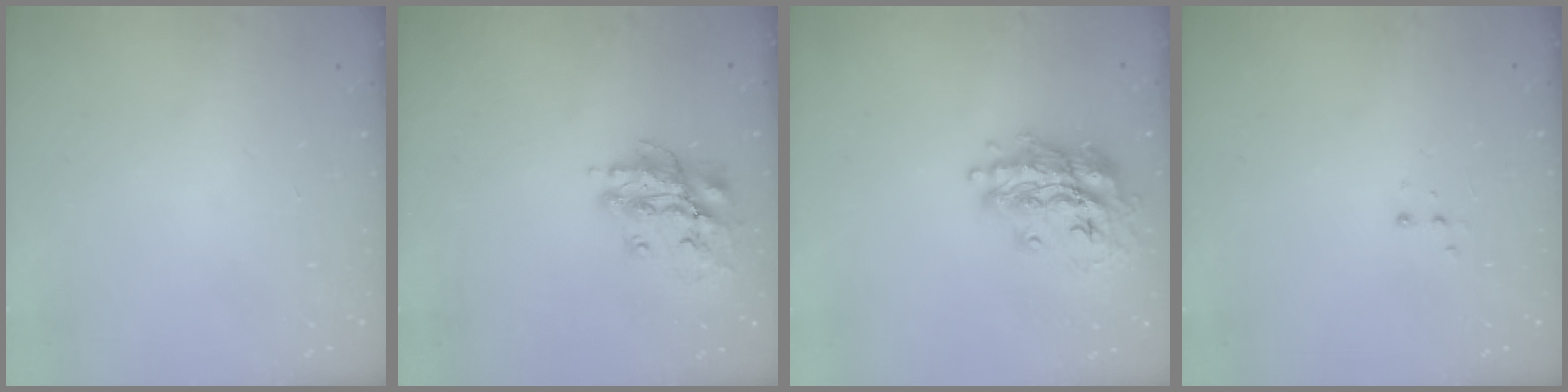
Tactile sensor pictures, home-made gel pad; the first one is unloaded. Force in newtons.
{"total": 13.9, "press": 13.7, "slide": 2.0}
{"total": 17.4, "press": 17.4, "slide": 1.4}
{"total": 3.0, "press": 2.9, "slide": 0.7}